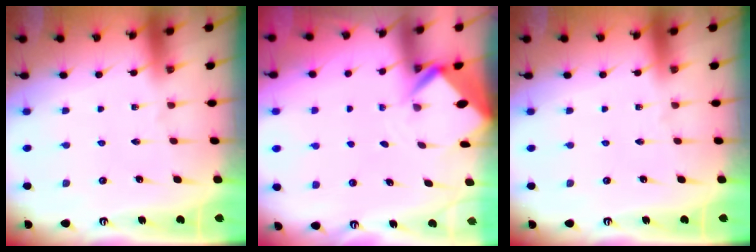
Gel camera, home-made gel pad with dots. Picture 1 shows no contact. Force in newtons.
{"total": 3.4, "press": 3.4, "slide": 0.2}
{"total": 0.0}